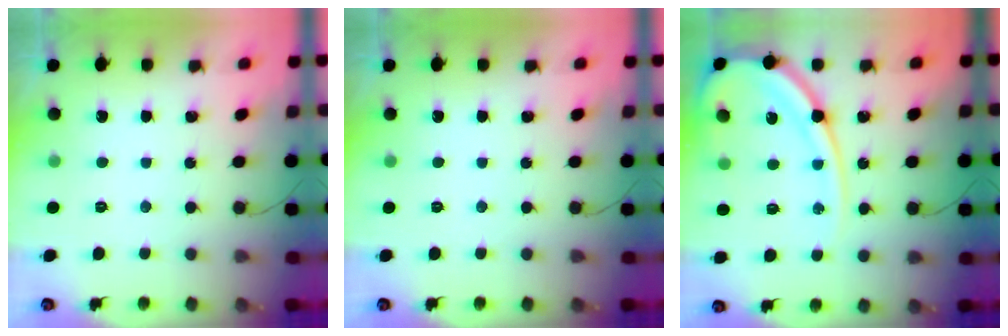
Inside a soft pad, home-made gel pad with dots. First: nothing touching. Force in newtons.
{"total": 0.0}
{"total": 16.5, "press": 16.5, "slide": 1.4}